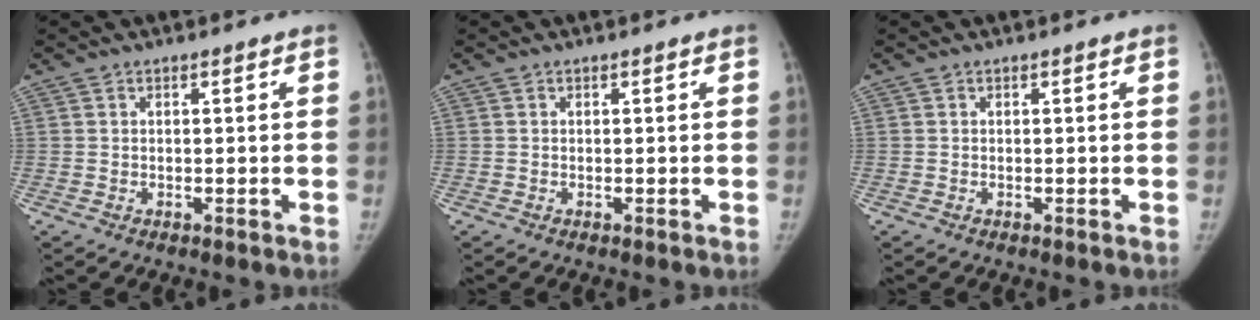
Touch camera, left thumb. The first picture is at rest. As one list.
[{"total": 0.0}, {"total": 0.0}]